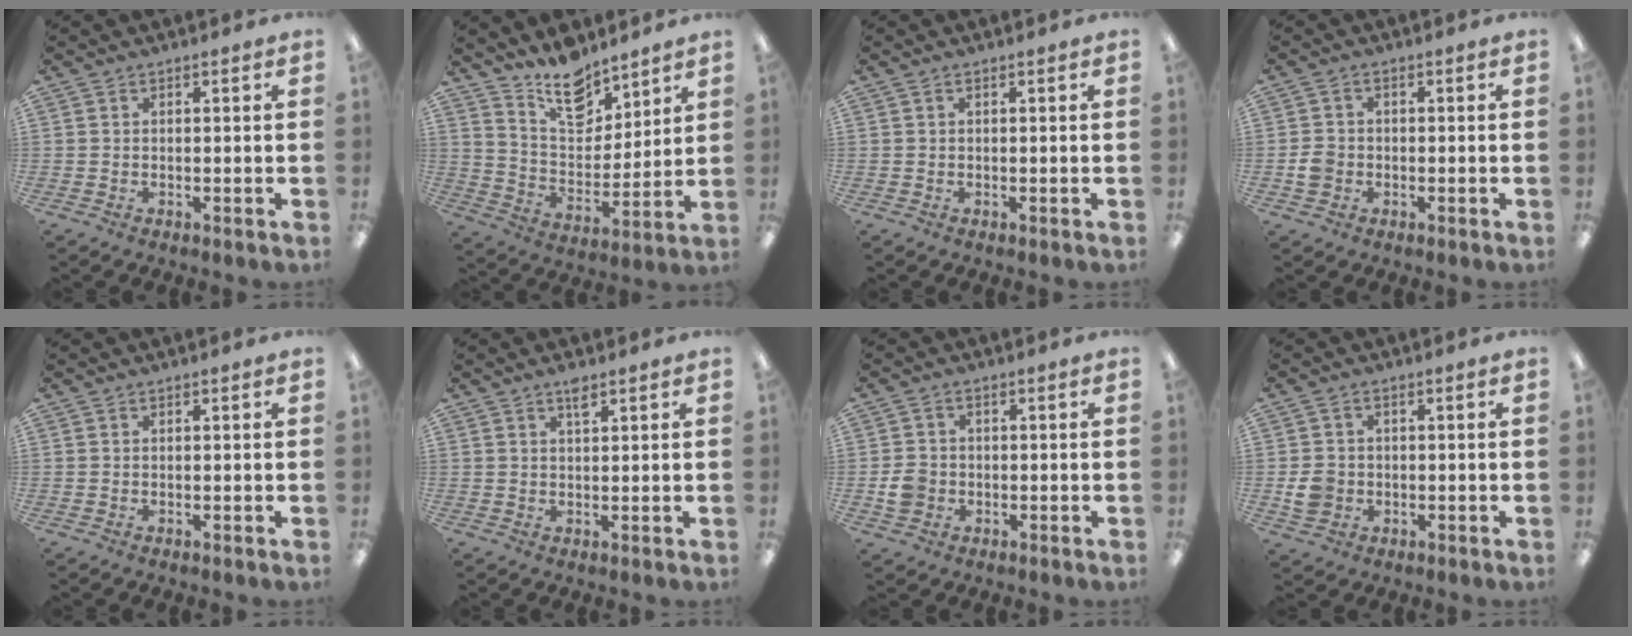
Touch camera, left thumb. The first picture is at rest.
{"total": 14.1, "force": [11.4, 6.5, 5.3], "torque": [-0.079, -0.078, 0.208]}
{"total": 0.0}
{"total": 3.2, "force": [-0.8, 2.7, 1.5], "torque": [-0.025, 0.006, -0.015]}
{"total": 0.0}
{"total": 2.4, "force": [1.8, 0.6, 1.5], "torque": [-0.019, -0.003, 0.028]}
{"total": 4.2, "force": [-0.9, 3.7, 1.9], "torque": [-0.023, 0.005, -0.015]}
{"total": 4.5, "force": [-0.6, 4.0, 2.1], "torque": [-0.026, 0.000, -0.012]}